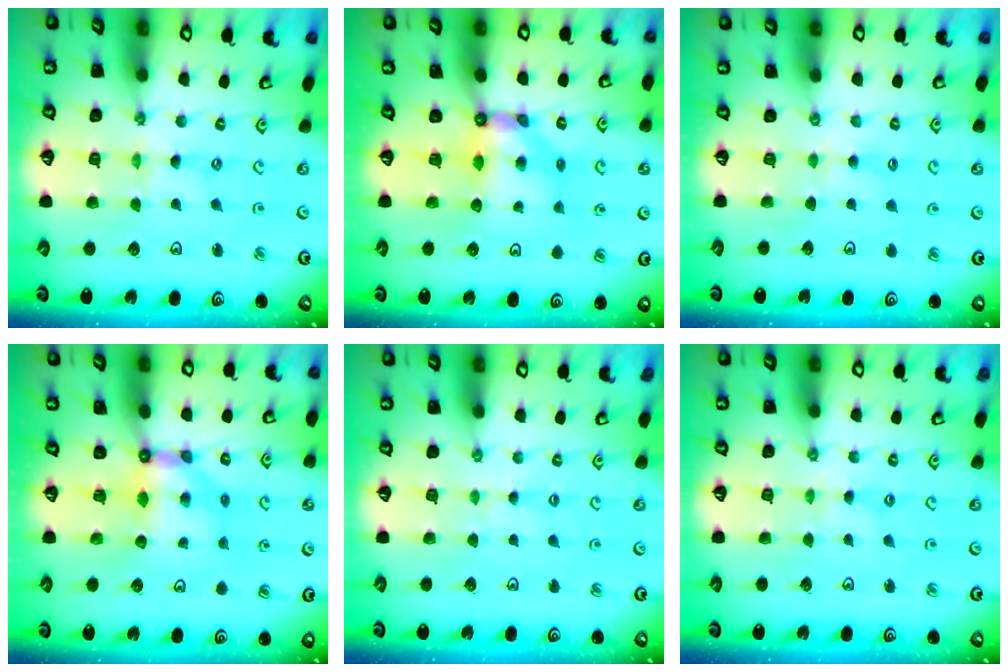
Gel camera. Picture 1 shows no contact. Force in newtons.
{"total": 6.6, "press": 6.6, "slide": 0.2}
{"total": 3.0, "press": 2.9, "slide": 0.4}
{"total": 5.8, "press": 5.8, "slide": 0.2}
{"total": 1.9, "press": 1.9, "slide": 0.3}
{"total": 1.2, "press": 1.2, "slide": 0.3}